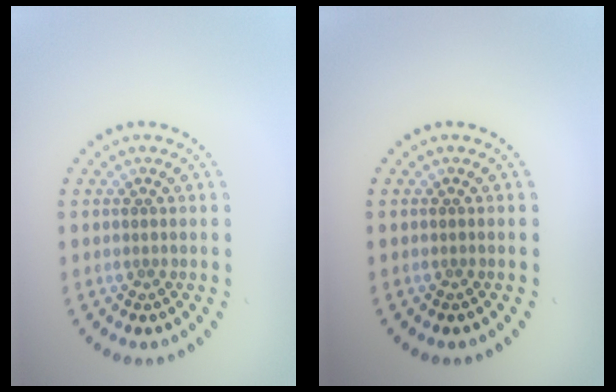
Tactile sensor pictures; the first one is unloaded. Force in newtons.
{"total": 0.0}